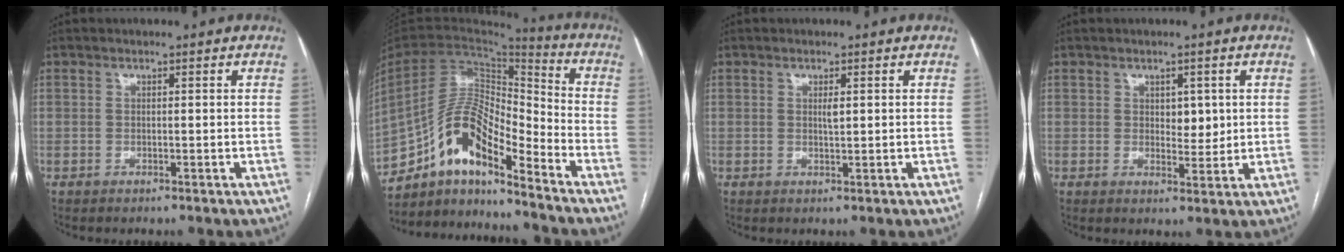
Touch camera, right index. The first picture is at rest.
{"total": 14.4, "force": [-10.4, 3.5, 9.2], "torque": [-0.170, 0.032, -0.184]}
{"total": 1.2, "force": [0.4, 0.2, 1.2], "torque": [-0.022, -0.001, 0.007]}
{"total": 3.2, "force": [0.9, 2.0, 2.4], "torque": [-0.026, -0.006, 0.014]}